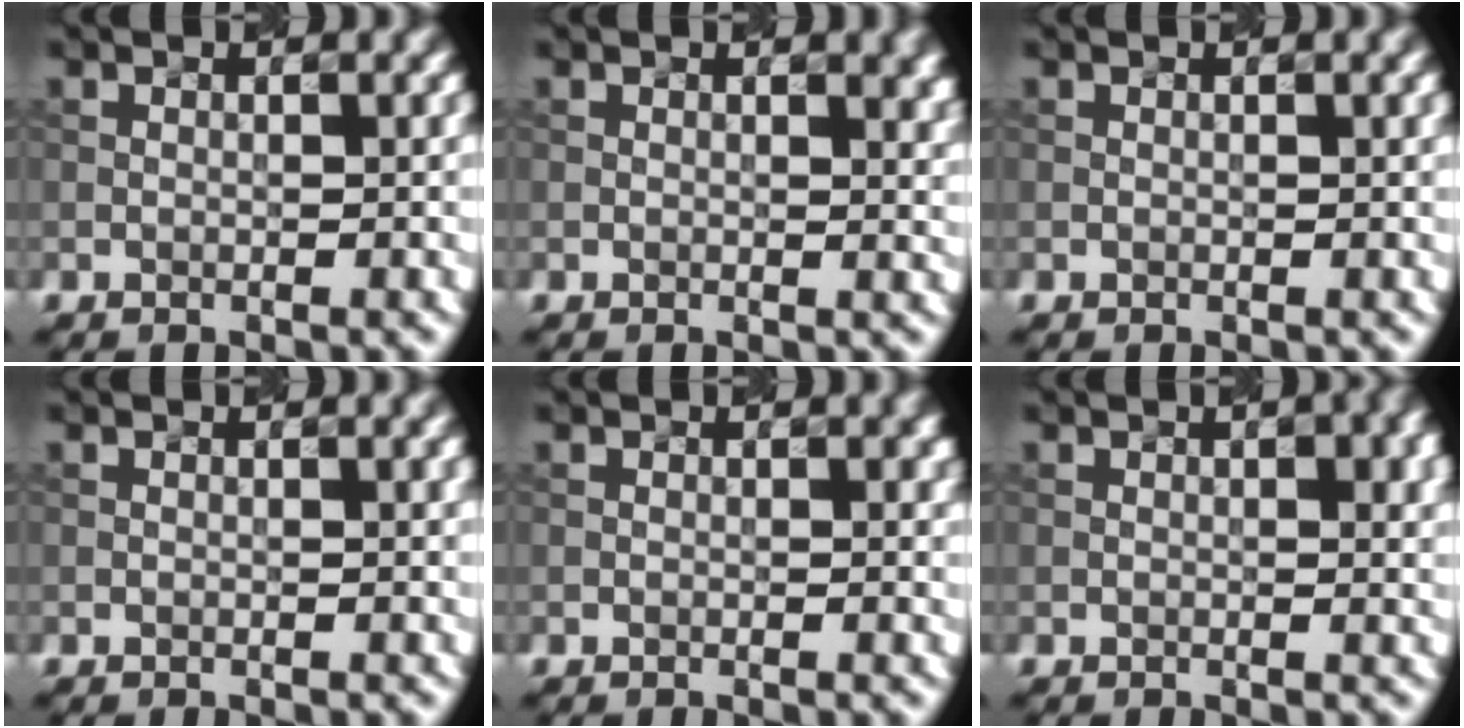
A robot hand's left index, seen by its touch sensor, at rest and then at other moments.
{"total": 3.5, "force": [1.5, 1.7, 2.7], "torque": [-0.016, 0.011, 0.016]}
{"total": 0.6, "force": [0.2, 0.2, 0.5], "torque": [-0.007, 0.002, 0.001]}
{"total": 1.0, "force": [0.3, 0.3, 0.9], "torque": [-0.011, 0.003, 0.002]}
{"total": 0.8, "force": [0.2, 0.2, 0.7], "torque": [-0.006, 0.002, 0.005]}
{"total": 3.6, "force": [1.0, 1.2, 3.2], "torque": [-0.031, 0.010, 0.016]}